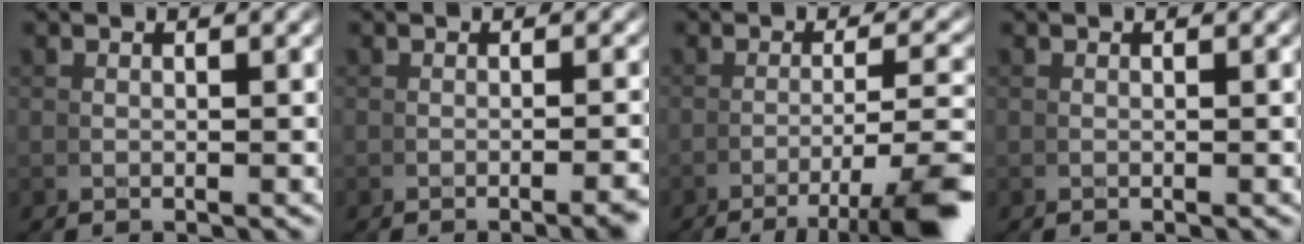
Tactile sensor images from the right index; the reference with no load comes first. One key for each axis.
{"total": 1.2, "fx": -1.0, "fy": -0.7, "fz": 0.4, "tx": -0.001, "ty": 0.010, "tz": -0.018}
{"total": 6.8, "fx": -4.6, "fy": -1.2, "fz": 4.9, "tx": -0.058, "ty": 0.010, "tz": -0.075}
{"total": 0.0}